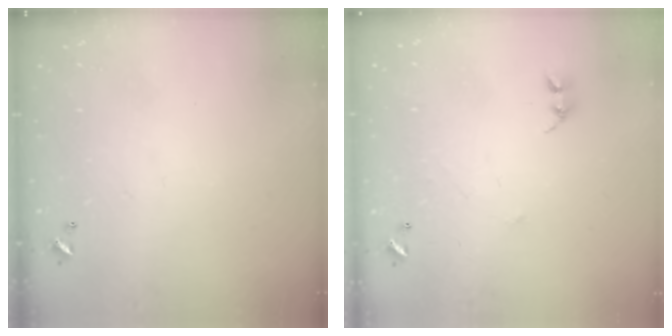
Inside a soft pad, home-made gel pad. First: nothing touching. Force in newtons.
{"total": 2.6, "press": 2.6, "slide": 0.3}